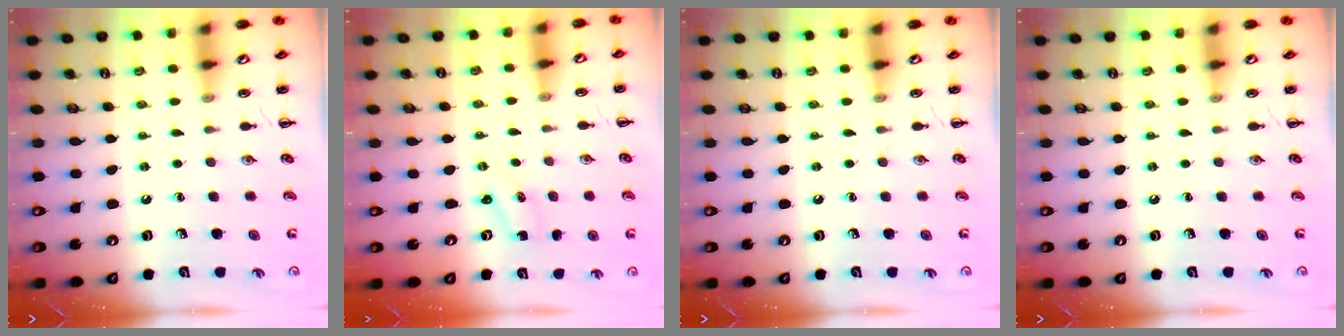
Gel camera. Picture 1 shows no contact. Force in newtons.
{"total": 0.8, "press": 0.8, "slide": 0.3}
{"total": 0.0}
{"total": 0.0}